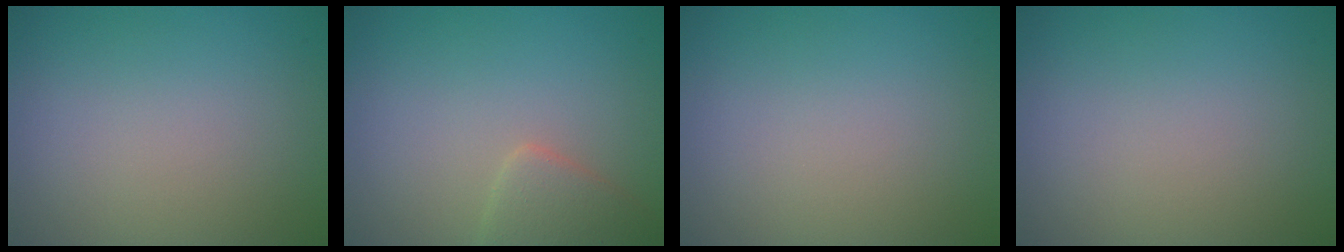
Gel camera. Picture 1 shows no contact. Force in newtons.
{"total": 2.4, "press": 2.4, "slide": 0.1}
{"total": 0.0}
{"total": 0.0}